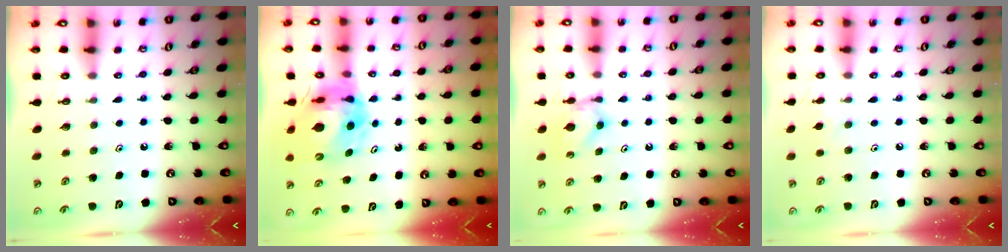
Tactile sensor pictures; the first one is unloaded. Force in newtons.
{"total": 10.4, "press": 10.4, "slide": 1.0}
{"total": 3.2, "press": 3.2, "slide": 0.6}
{"total": 1.9, "press": 1.9, "slide": 0.4}